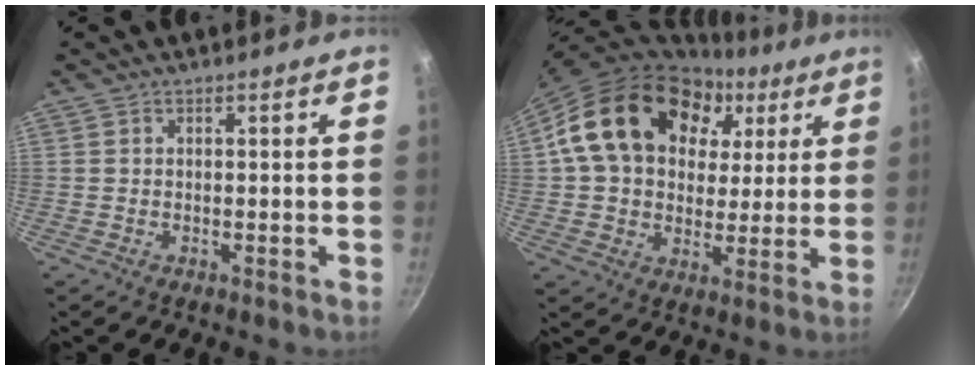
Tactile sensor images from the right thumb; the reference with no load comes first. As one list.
[{"total": 22.3, "force": [7.4, 16.4, 13.1], "torque": [-0.207, 0.014, 0.123]}]